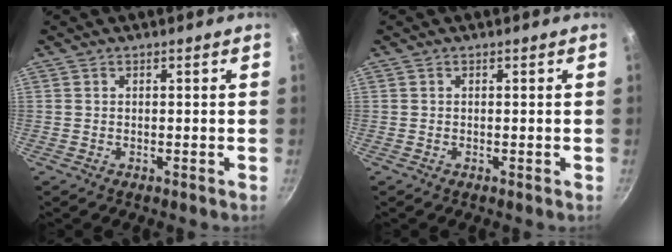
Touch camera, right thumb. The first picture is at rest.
{"total": 0.0}